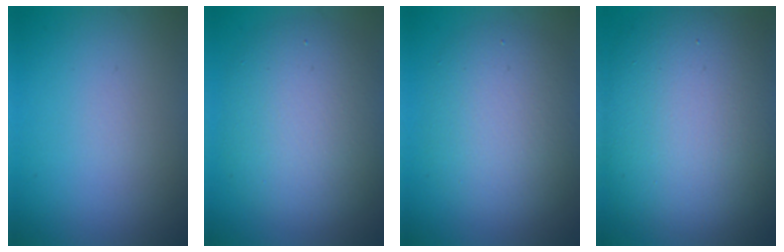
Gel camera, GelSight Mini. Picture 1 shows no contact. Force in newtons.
{"total": 7.5, "press": 7.5, "slide": 0.8}
{"total": 5.9, "press": 5.9, "slide": 0.2}
{"total": 14.1, "press": 14.1, "slide": 0.8}